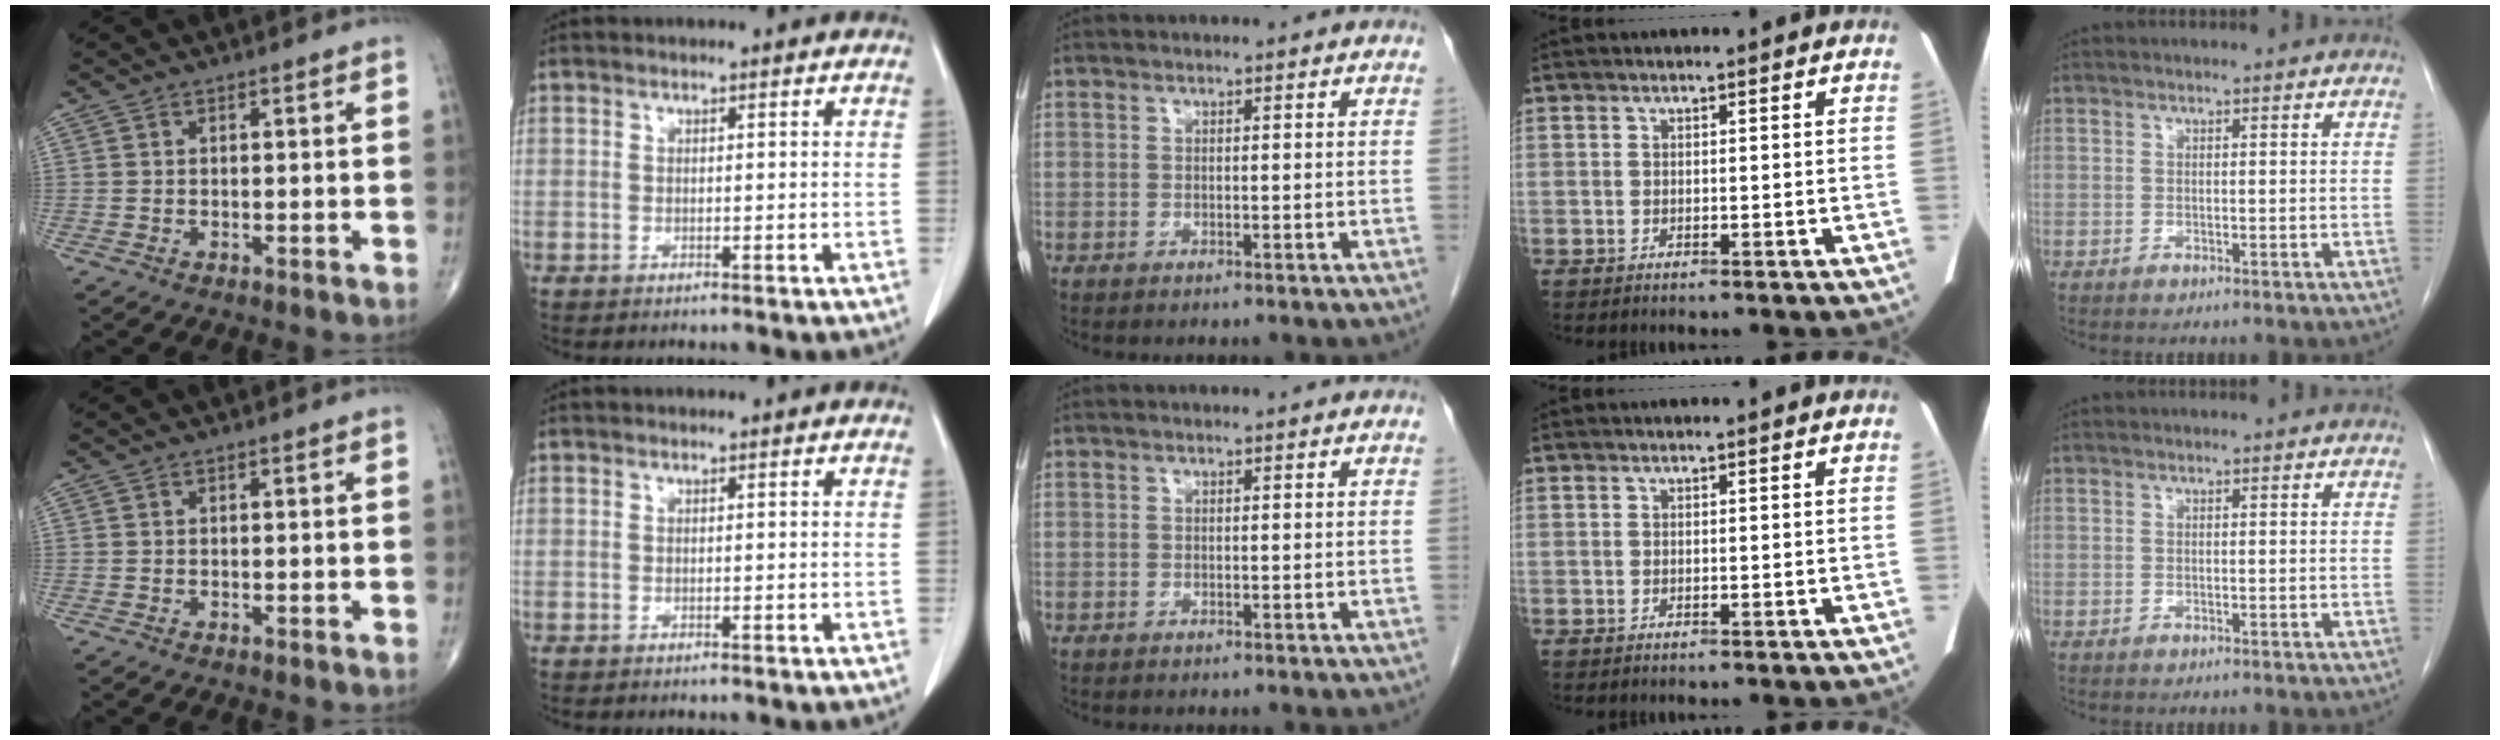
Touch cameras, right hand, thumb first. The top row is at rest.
{}